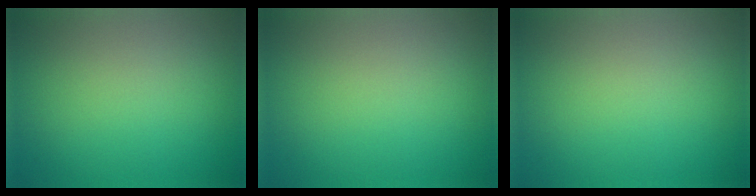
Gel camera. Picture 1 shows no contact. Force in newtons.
{"total": 0.0}
{"total": 0.0}